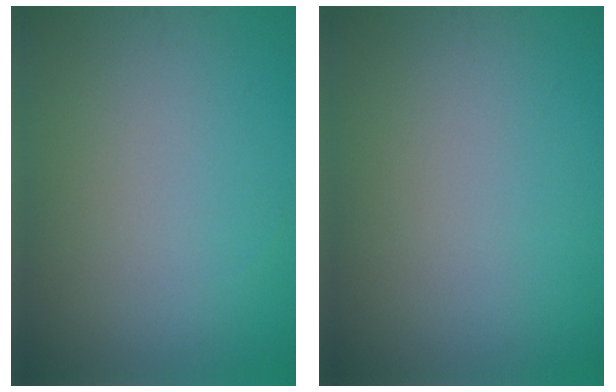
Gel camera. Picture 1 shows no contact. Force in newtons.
{"total": 0.0}